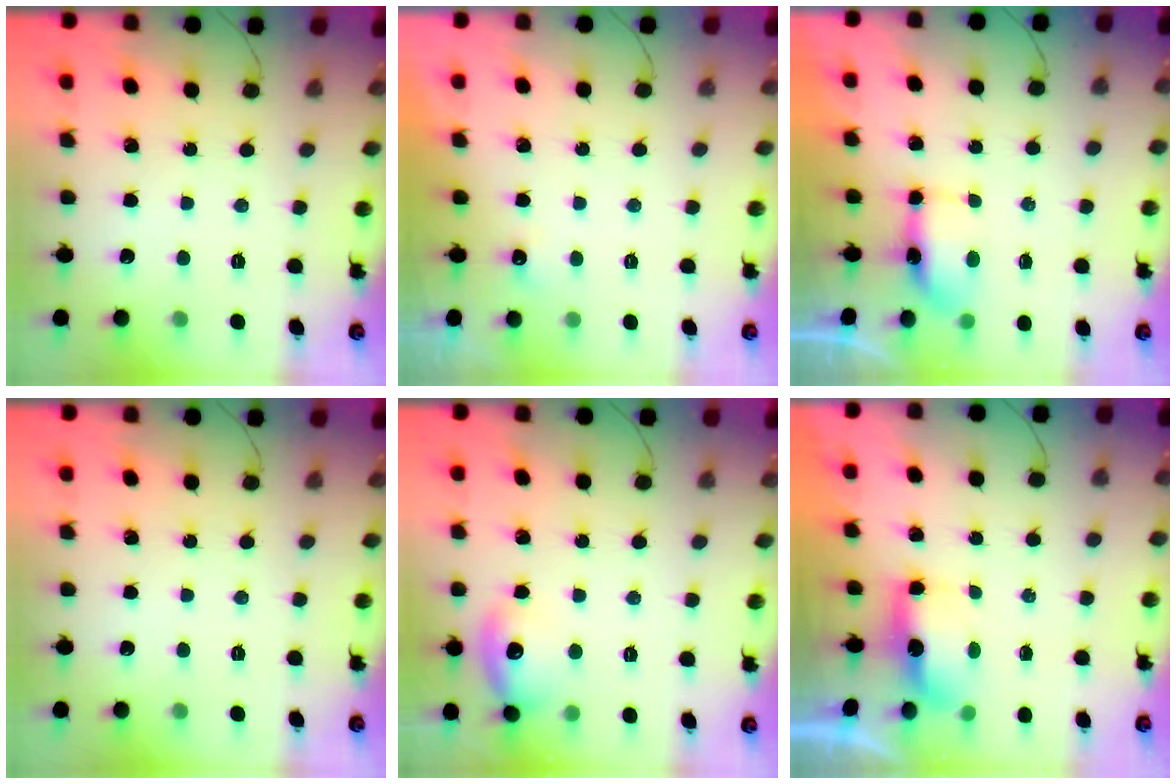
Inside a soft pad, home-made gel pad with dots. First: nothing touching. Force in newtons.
{"total": 3.2, "press": 1.2, "slide": 3.0}
{"total": 12.4, "press": 6.7, "slide": 10.4}
{"total": 0.0}
{"total": 11.8, "press": 11.8, "slide": 0.8}
{"total": 5.4, "press": 5.4, "slide": 0.1}